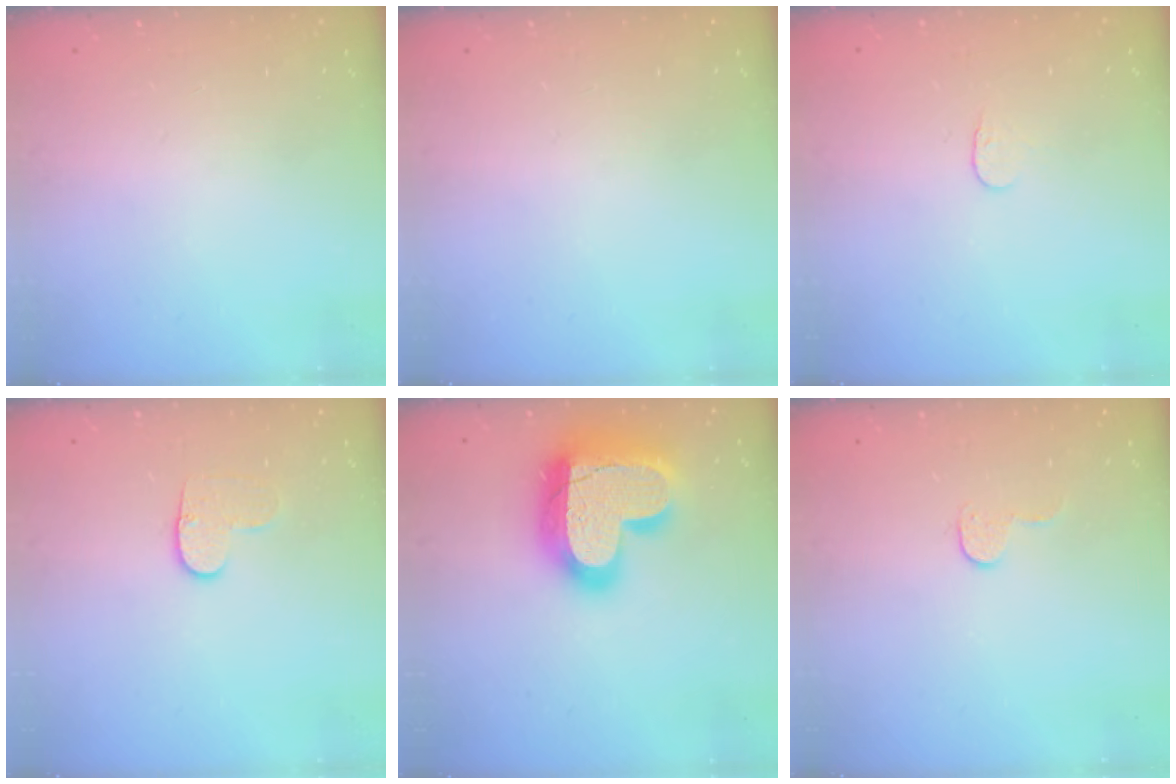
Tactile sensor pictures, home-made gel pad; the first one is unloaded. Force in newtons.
{"total": 0.0}
{"total": 3.8, "press": 3.7, "slide": 0.4}
{"total": 7.0, "press": 7.0, "slide": 0.7}
{"total": 26.4, "press": 26.3, "slide": 2.0}
{"total": 5.7, "press": 5.7, "slide": 0.2}